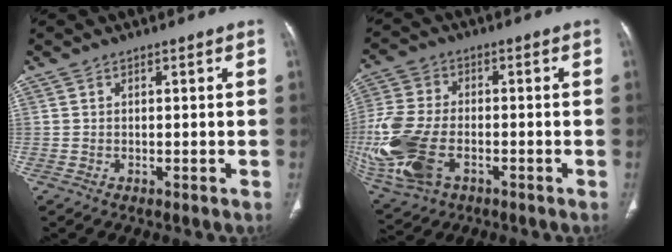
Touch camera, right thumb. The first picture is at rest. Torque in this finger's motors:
{"motor_torque": [0.01, 1.06, 1.97, -0.29, 0.23]}